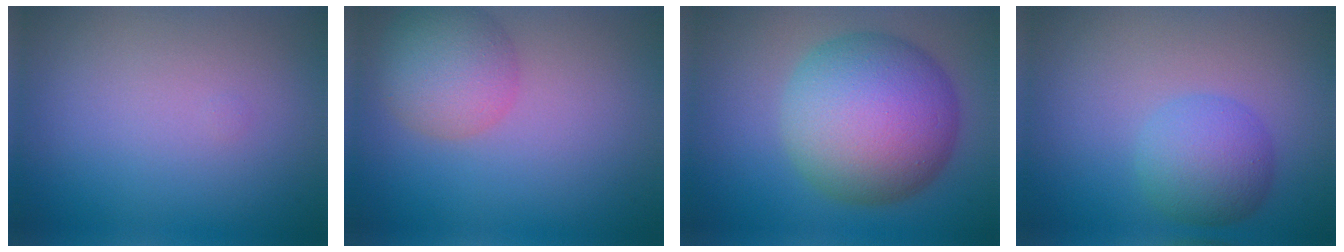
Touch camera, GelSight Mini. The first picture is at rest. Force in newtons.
{"total": 4.8, "press": 4.8, "slide": 0.2}
{"total": 11.4, "press": 11.4, "slide": 0.3}
{"total": 4.0, "press": 4.0, "slide": 0.1}